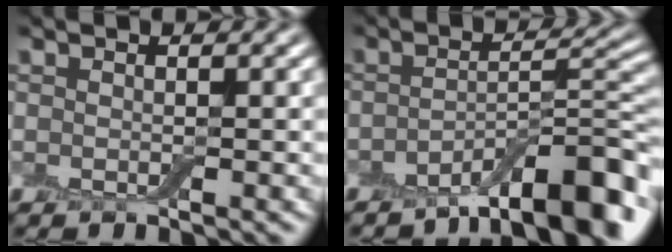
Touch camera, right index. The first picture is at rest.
{"total": 9.0, "force": [-5.8, 2.2, 6.5], "torque": [-0.082, 0.013, -0.095]}